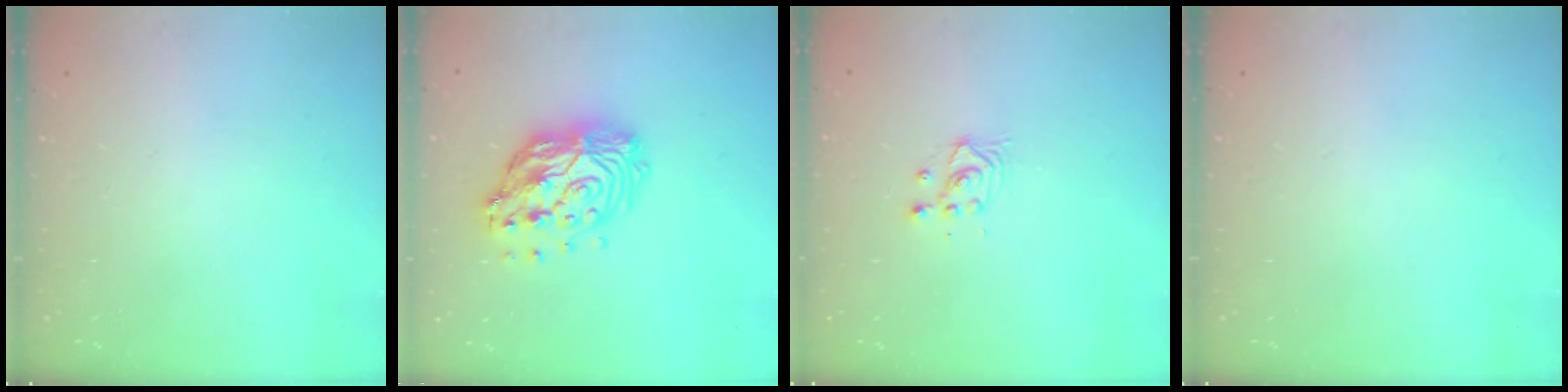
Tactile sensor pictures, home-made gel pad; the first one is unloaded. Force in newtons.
{"total": 17.1, "press": 17.0, "slide": 1.6}
{"total": 3.6, "press": 3.6, "slide": 0.3}
{"total": 0.0}